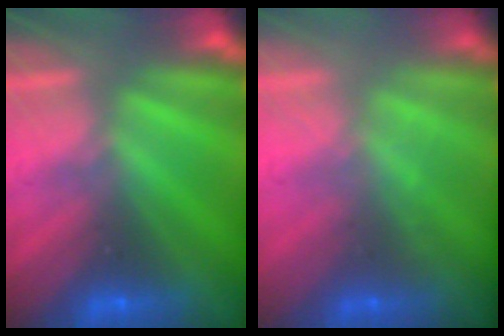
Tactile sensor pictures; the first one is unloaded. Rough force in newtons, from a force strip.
{"total": 1.4}